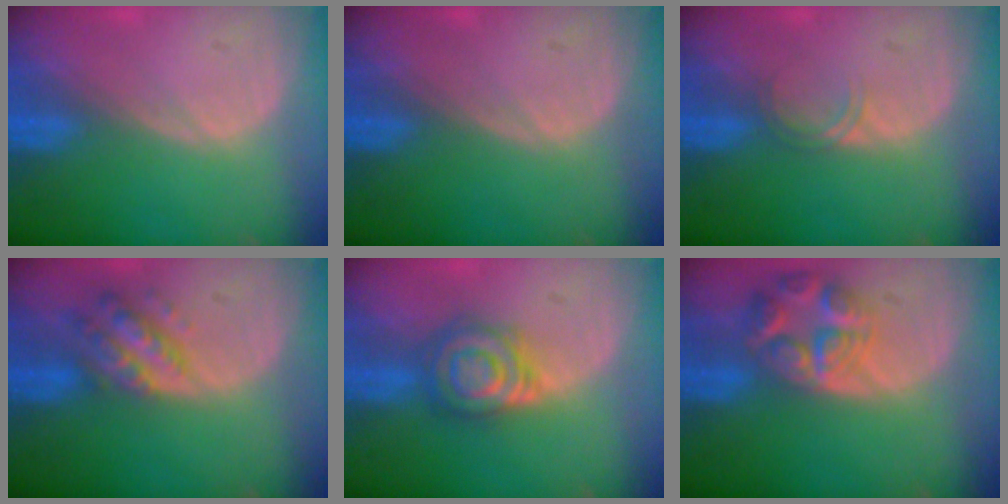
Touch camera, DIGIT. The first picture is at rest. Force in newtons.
{"total": 0.0}
{"total": 1.7, "press": 1.7, "slide": 0.3}
{"total": 6.4, "press": 5.8, "slide": 2.7}
{"total": 6.6, "press": 6.4, "slide": 1.4}
{"total": 7.7, "press": 6.9, "slide": 3.4}